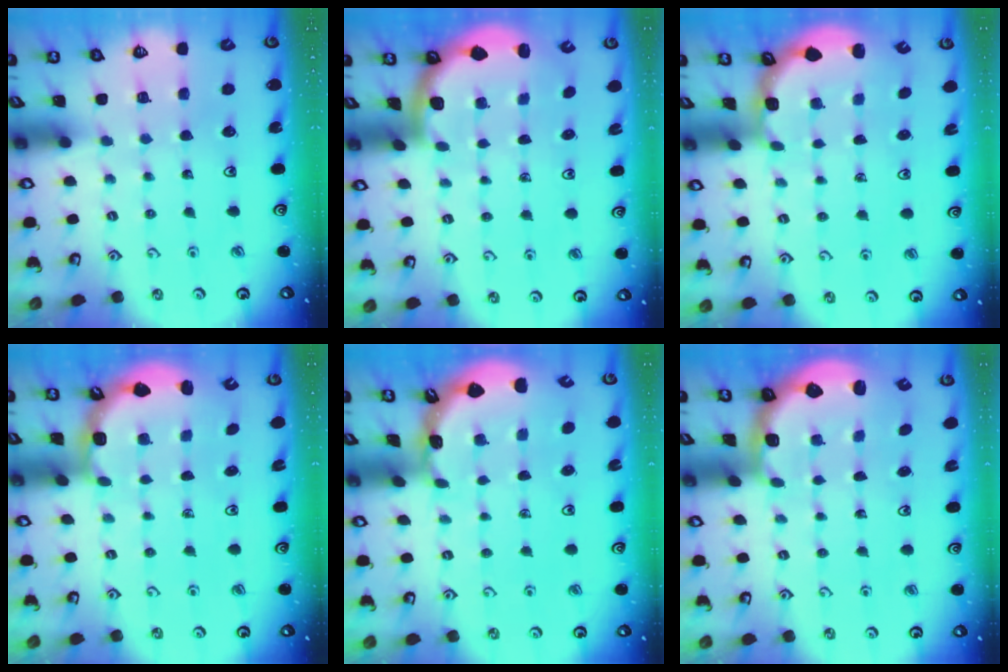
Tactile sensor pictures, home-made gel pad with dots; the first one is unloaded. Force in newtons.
{"total": 1.8, "press": 1.8, "slide": 0.1}
{"total": 2.5, "press": 1.9, "slide": 1.6}
{"total": 3.2, "press": 2.3, "slide": 2.2}
{"total": 1.6, "press": 1.6, "slide": 0.1}
{"total": 2.6, "press": 1.9, "slide": 1.7}